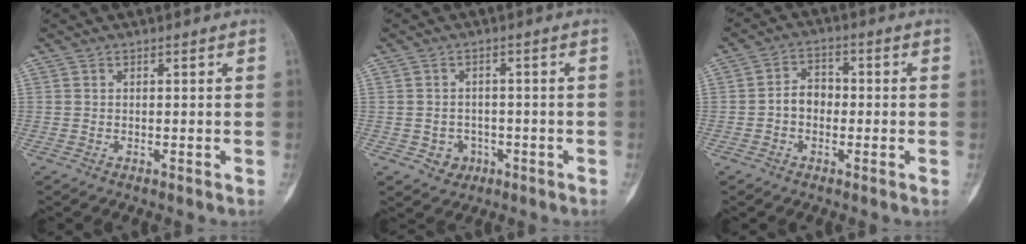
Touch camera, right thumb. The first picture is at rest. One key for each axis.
{"total": 3.6, "fx": -1.4, "fy": 3.2, "fz": 1.1, "tx": 0.005, "ty": 0.010, "tz": -0.014}
{"total": 4.8, "fx": -0.8, "fy": 3.6, "fz": 3.0, "tx": -0.031, "ty": 0.021, "tz": -0.025}